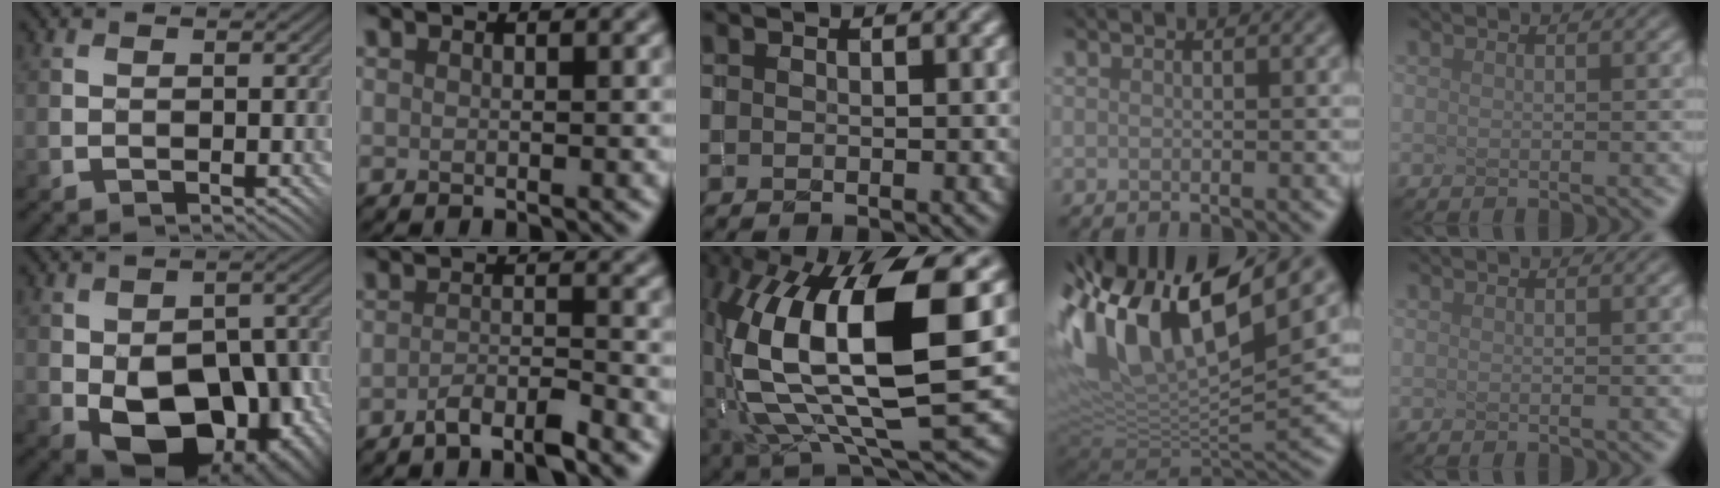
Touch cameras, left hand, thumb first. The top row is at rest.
{"thumb": {"total": 14.8, "force": [-4.9, 9.2, 10.5], "torque": [-0.154, -0.020, -0.061]}, "index": {"total": 3.2, "force": [-2.3, 0.6, 2.0], "torque": [-0.031, 0.004, -0.051]}, "middle": {"total": 14.5, "force": [1.9, 5.1, 13.5], "torque": [-0.255, -0.002, 0.030]}, "ring": {"total": 15.1, "force": [6.4, 6.1, 12.3], "torque": [-0.253, 0.028, 0.108]}}